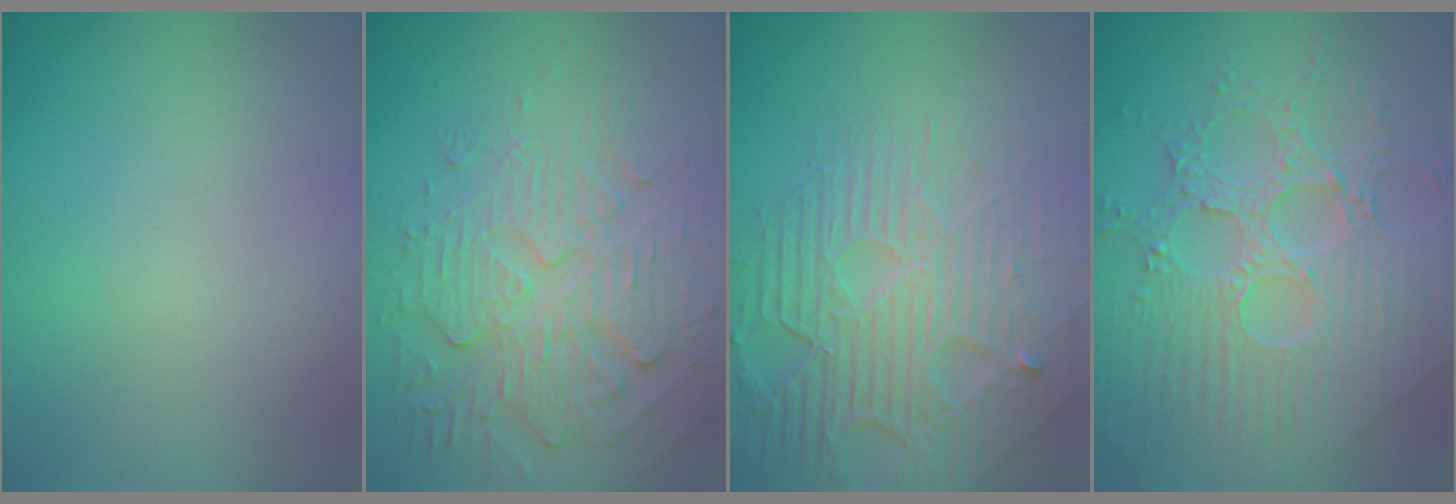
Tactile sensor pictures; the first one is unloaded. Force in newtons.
{"total": 4.8, "press": 4.2, "slide": 2.4}
{"total": 7.8, "press": 5.5, "slide": 5.6}
{"total": 5.2, "press": 5.1, "slide": 1.2}